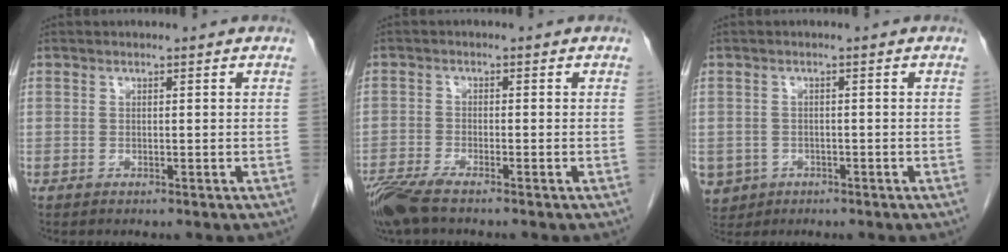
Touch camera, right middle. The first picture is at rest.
{"total": 6.1, "force": [-4.8, 0.9, 3.7], "torque": [-0.076, -0.017, -0.093]}
{"total": 6.3, "force": [-2.8, 5.4, 1.6], "torque": [-0.042, 0.001, -0.040]}